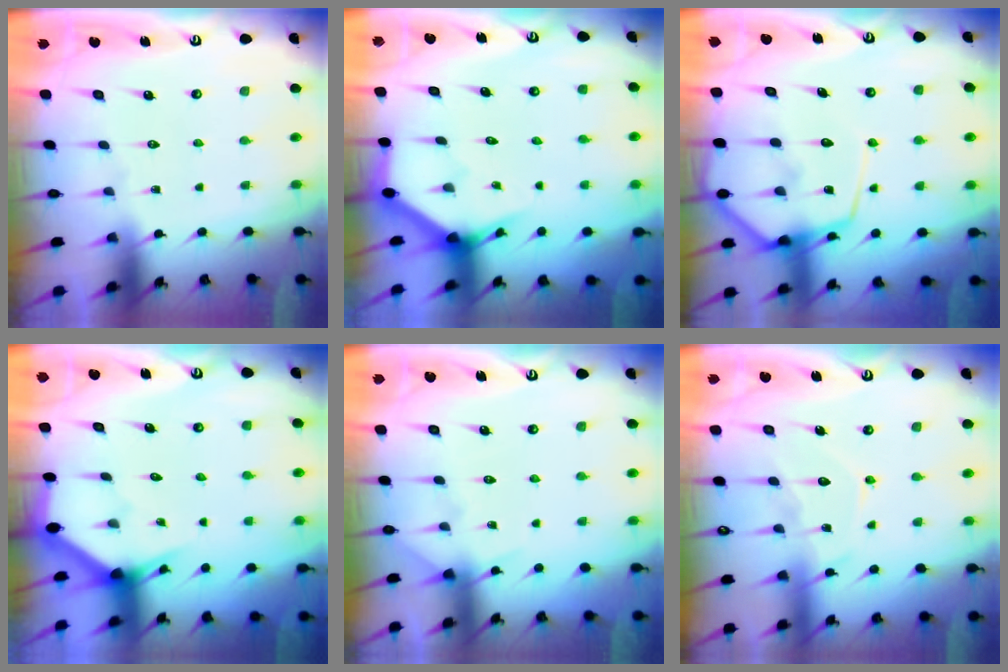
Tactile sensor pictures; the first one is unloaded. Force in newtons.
{"total": 3.7, "press": 3.7, "slide": 0.3}
{"total": 13.8, "press": 13.7, "slide": 1.3}
{"total": 3.0, "press": 3.0, "slide": 0.1}
{"total": 6.1, "press": 6.1, "slide": 0.7}
{"total": 10.1, "press": 10.1, "slide": 1.0}